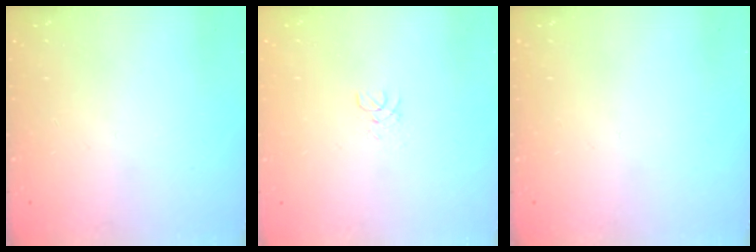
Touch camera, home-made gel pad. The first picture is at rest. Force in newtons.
{"total": 1.3, "press": 1.3, "slide": 0.1}
{"total": 0.0}